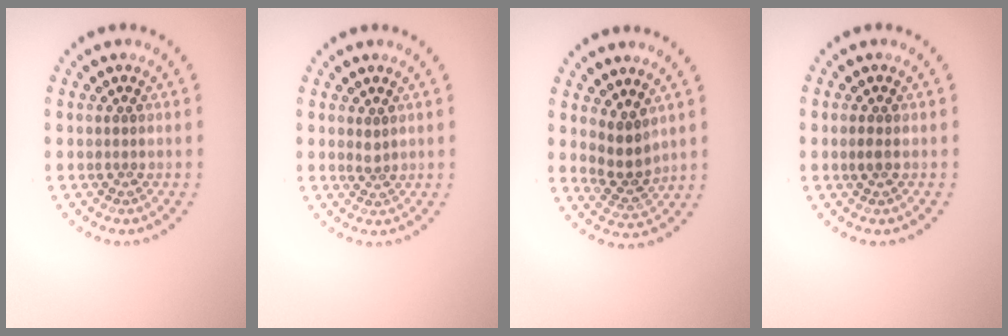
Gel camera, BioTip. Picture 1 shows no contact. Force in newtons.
{"total": 1.0, "press": 0.7, "slide": 0.7}
{"total": 2.7, "press": 2.1, "slide": 1.6}
{"total": 0.8, "press": 0.8, "slide": 0.3}